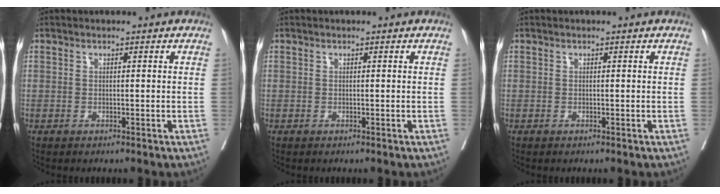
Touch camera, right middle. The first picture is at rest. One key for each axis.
{"total": 0.0}
{"total": 0.0}